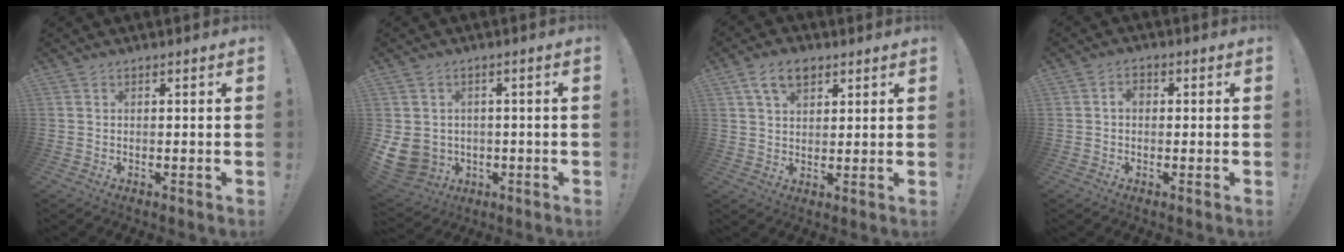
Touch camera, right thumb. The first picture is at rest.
{"total": 8.4, "force": [-1.0, 7.6, 3.5], "torque": [-0.085, 0.001, -0.012]}
{"total": 7.8, "force": [4.1, 4.8, 4.5], "torque": [-0.073, -0.004, 0.075]}
{"total": 2.8, "force": [-0.1, 2.0, 2.0], "torque": [-0.034, 0.009, -0.003]}